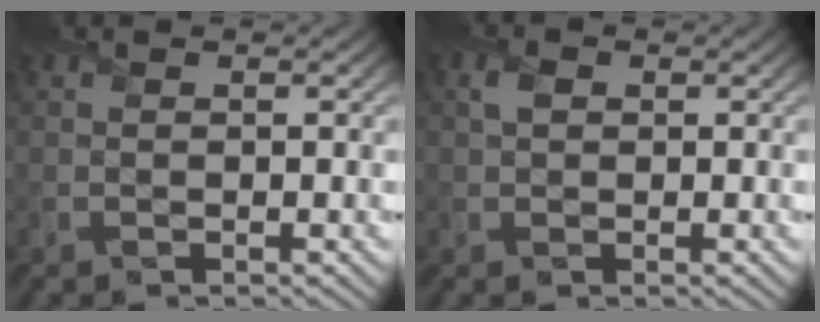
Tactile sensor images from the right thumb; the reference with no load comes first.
{"total": 1.6, "force": [0.5, 1.3, 0.9], "torque": [-0.023, 0.007, 0.007]}